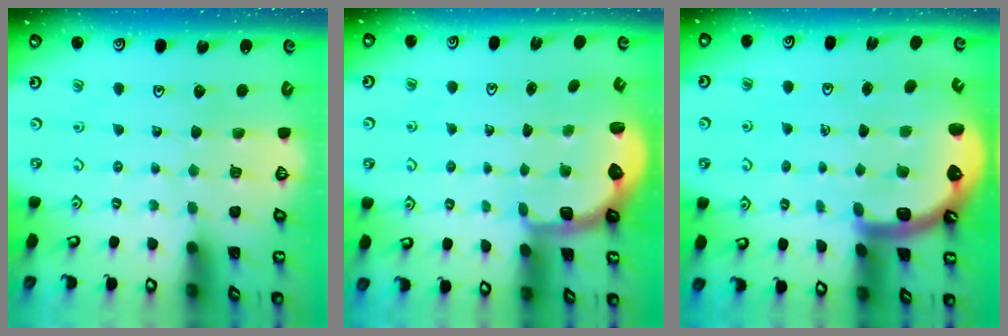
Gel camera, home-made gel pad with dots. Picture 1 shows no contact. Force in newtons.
{"total": 2.6, "press": 2.0, "slide": 1.7}
{"total": 7.2, "press": 6.9, "slide": 1.9}